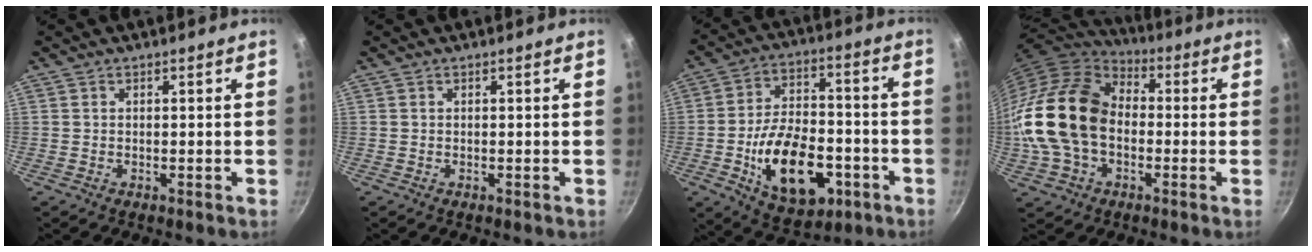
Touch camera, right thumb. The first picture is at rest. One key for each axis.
{"total": 0.0}
{"total": 18.9, "fx": -5.6, "fy": 10.7, "fz": 14.5, "tx": -0.222, "ty": 0.025, "tz": -0.081}
{"total": 20.1, "fx": -1.7, "fy": 14.2, "fz": 14.1, "tx": -0.255, "ty": 0.039, "tz": -0.041}